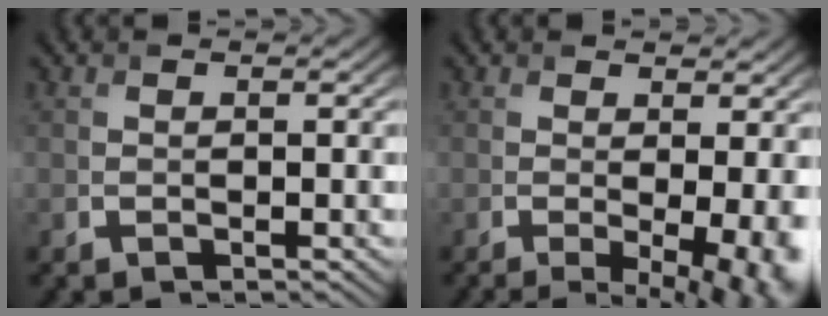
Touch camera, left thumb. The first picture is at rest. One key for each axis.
{"total": 8.0, "fx": -1.2, "fy": 2.7, "fz": 7.4, "tx": -0.090, "ty": -0.011, "tz": 0.000}